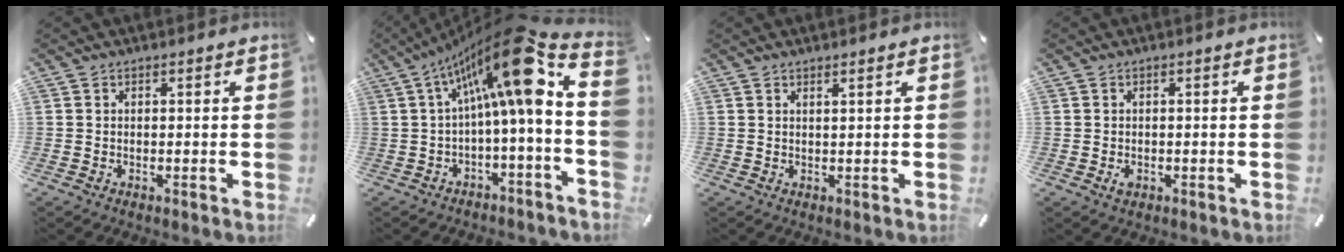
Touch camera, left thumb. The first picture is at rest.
{"total": 18.7, "force": [6.6, 3.4, 17.2], "torque": [-0.277, -0.055, 0.100]}
{"total": 1.0, "force": [0.8, -0.1, 0.6], "torque": [-0.011, -0.003, 0.014]}
{"total": 1.7, "force": [-0.5, 1.2, 1.1], "torque": [-0.021, 0.002, -0.009]}